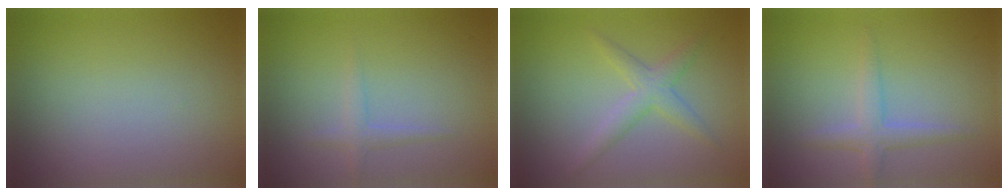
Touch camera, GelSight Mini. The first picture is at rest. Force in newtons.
{"total": 1.3, "press": 1.3, "slide": 0.0}
{"total": 2.5, "press": 2.5, "slide": 0.1}
{"total": 2.2, "press": 2.2, "slide": 0.1}